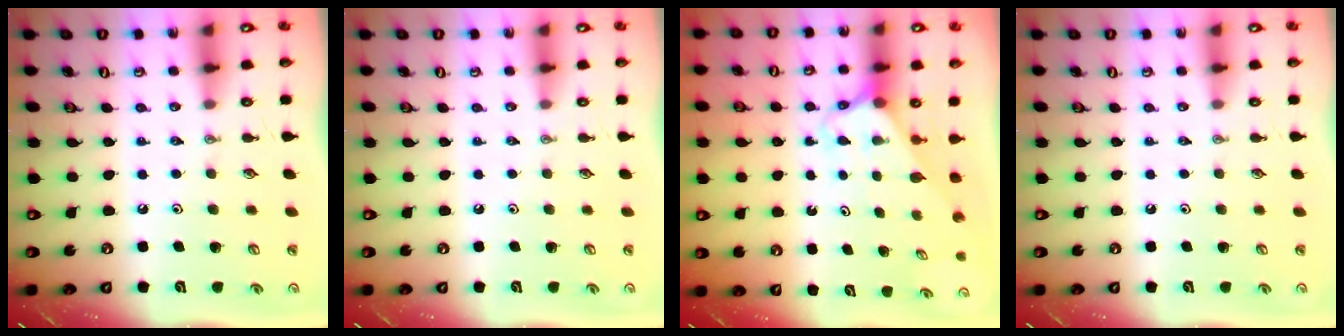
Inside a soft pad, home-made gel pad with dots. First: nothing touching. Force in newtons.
{"total": 0.0}
{"total": 2.6, "press": 2.6, "slide": 0.1}
{"total": 0.0}